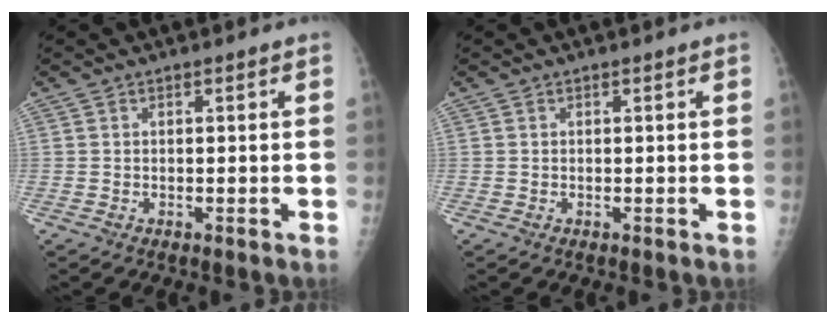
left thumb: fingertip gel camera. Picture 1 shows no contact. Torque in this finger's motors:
{"motor_torque": [0.10, 0.09, -0.12, -0.09, 0.06]}